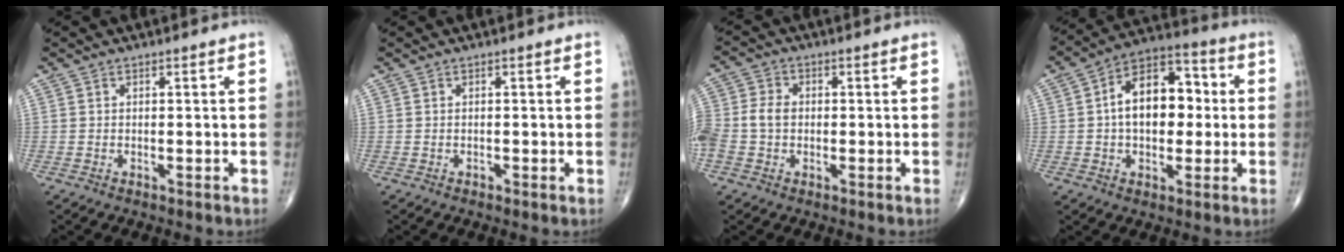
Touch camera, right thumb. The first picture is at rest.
{"total": 0.0}
{"total": 7.2, "force": [-0.6, 5.5, 4.6], "torque": [-0.106, 0.018, -0.015]}
{"total": 14.6, "force": [0.9, 9.1, 11.4], "torque": [-0.144, 0.033, 0.004]}